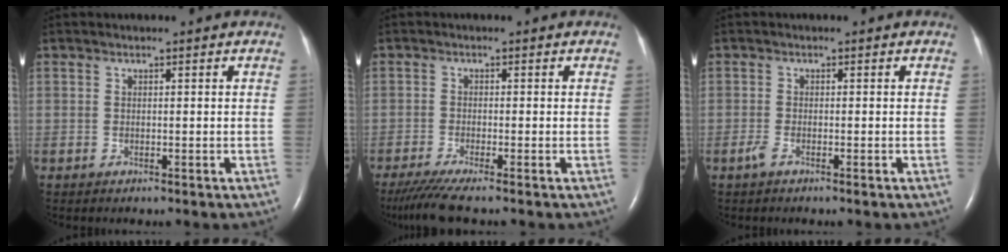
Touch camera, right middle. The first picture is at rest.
{"total": 5.5, "force": [-4.4, -0.4, 3.3], "torque": [-0.060, -0.019, -0.078]}
{"total": 1.4, "force": [-0.9, 0.2, 1.0], "torque": [-0.029, -0.004, -0.020]}